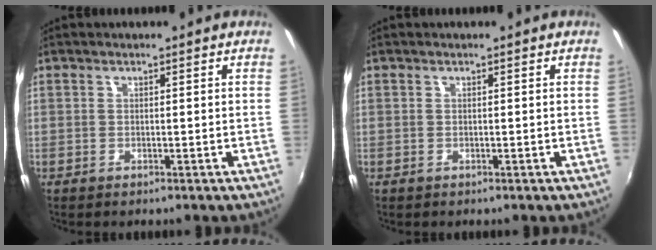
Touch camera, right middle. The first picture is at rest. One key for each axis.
{"total": 0.0}